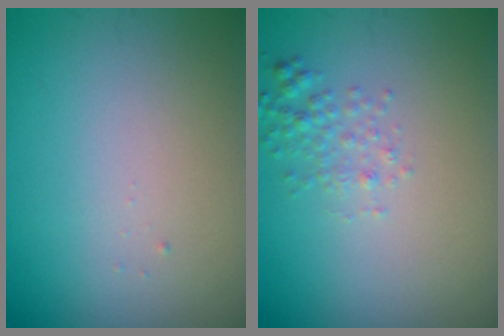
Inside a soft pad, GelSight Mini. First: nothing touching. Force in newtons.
{"total": 1.6, "press": 1.6, "slide": 0.1}